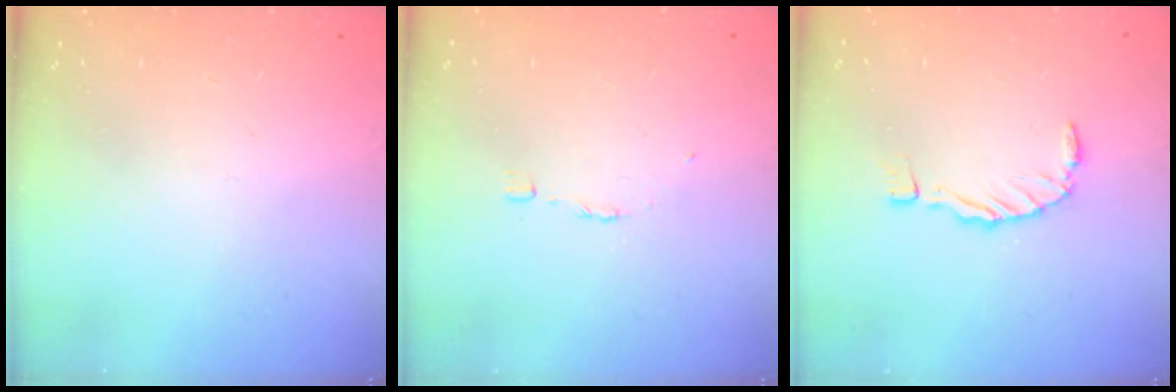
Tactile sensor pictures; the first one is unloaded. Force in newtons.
{"total": 2.7, "press": 2.7, "slide": 0.2}
{"total": 0.0}